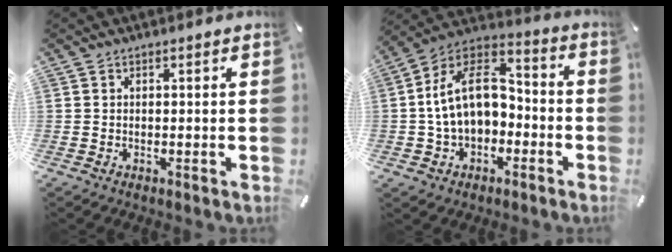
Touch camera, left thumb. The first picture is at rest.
{"total": 15.7, "force": [-1.2, 11.4, 10.7], "torque": [-0.215, 0.019, -0.024]}